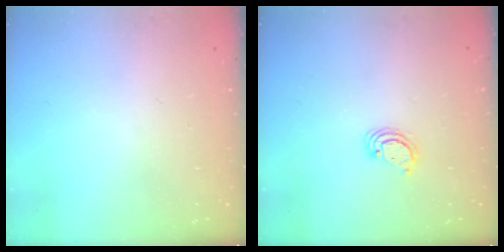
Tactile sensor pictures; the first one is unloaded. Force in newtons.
{"total": 2.9, "press": 2.9, "slide": 0.3}